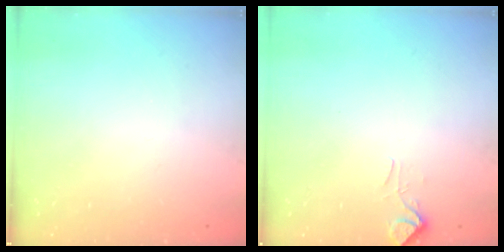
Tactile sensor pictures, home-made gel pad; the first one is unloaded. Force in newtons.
{"total": 2.6, "press": 2.5, "slide": 0.7}